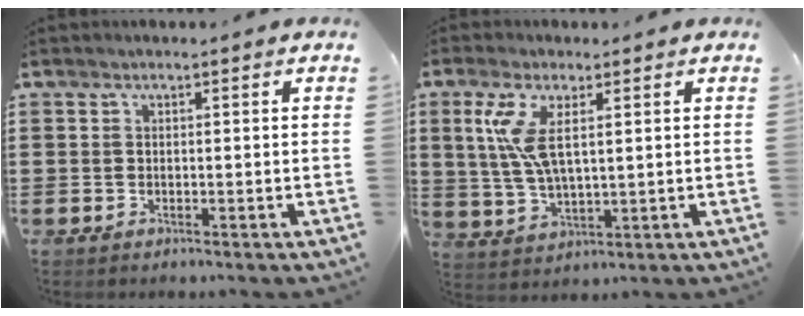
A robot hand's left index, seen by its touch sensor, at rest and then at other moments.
{"total": 8.0, "force": [2.7, 2.8, 7.0], "torque": [-0.166, -0.003, 0.041]}